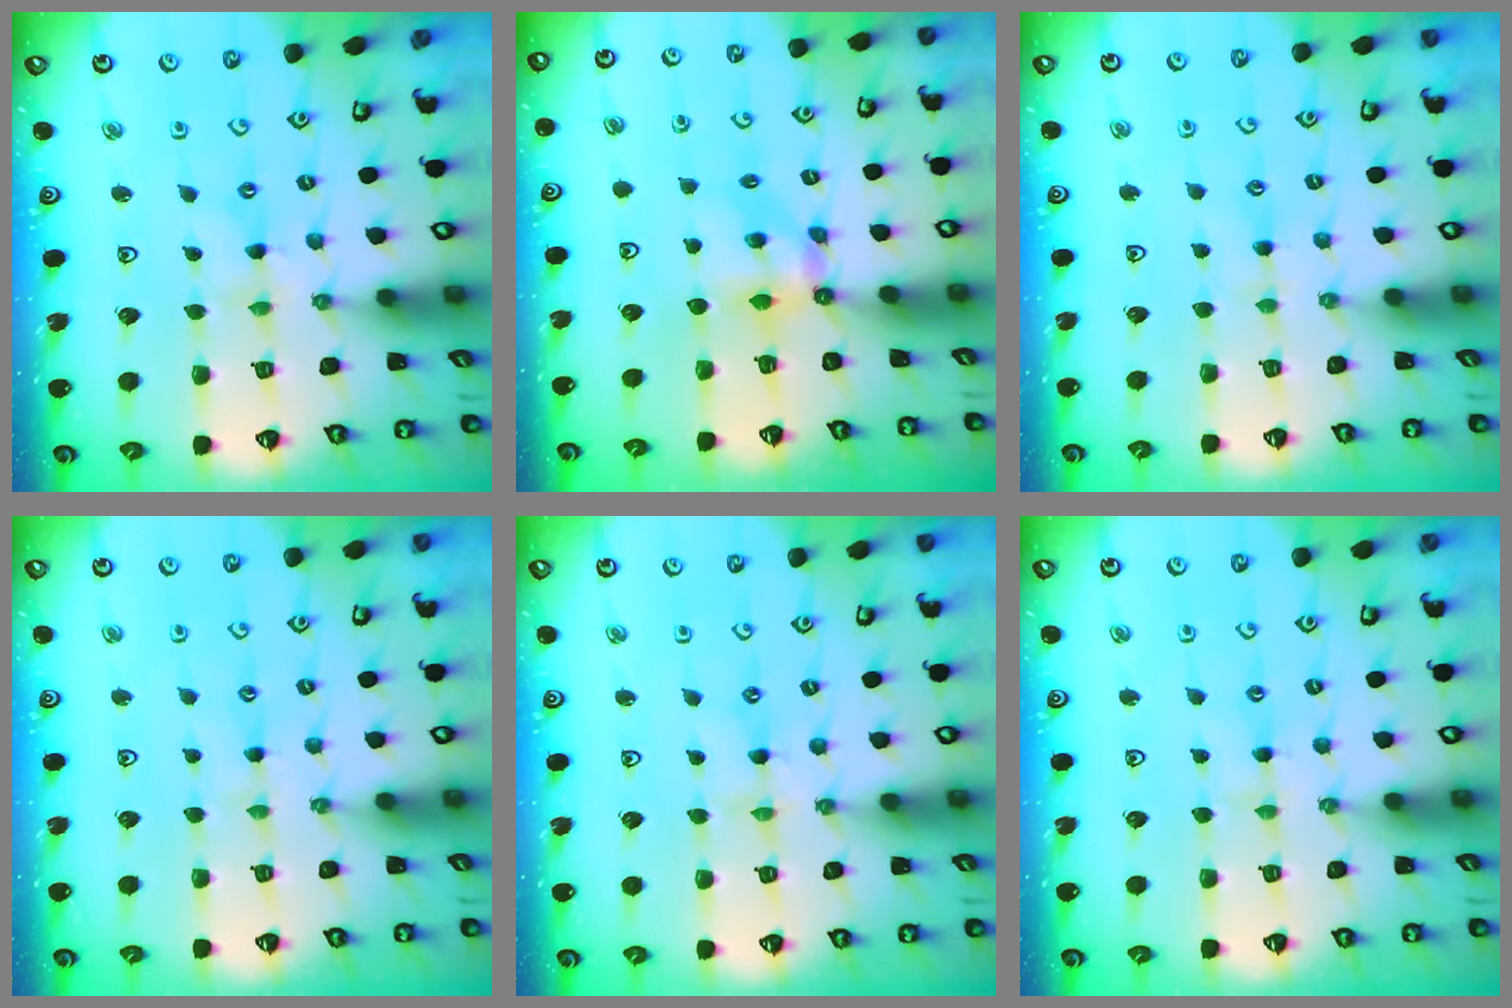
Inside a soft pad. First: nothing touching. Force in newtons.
{"total": 6.2, "press": 6.2, "slide": 0.1}
{"total": 1.5, "press": 1.5, "slide": 0.3}
{"total": 2.0, "press": 1.9, "slide": 0.4}
{"total": 0.0}
{"total": 1.4, "press": 1.4, "slide": 0.3}